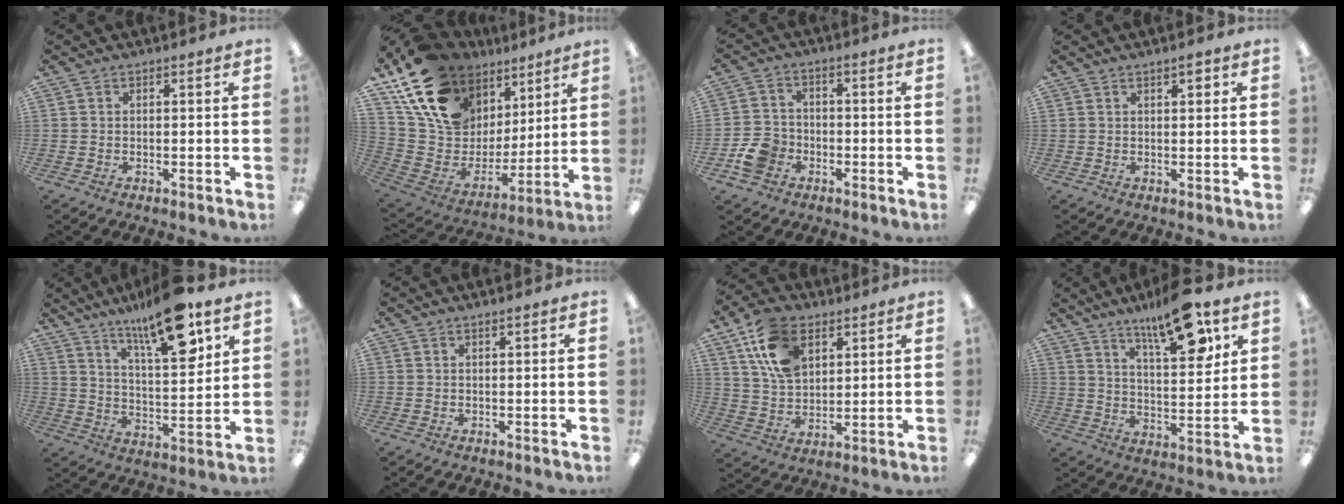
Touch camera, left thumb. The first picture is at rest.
{"total": 19.4, "force": [12.6, 12.5, 7.9], "torque": [-0.159, -0.074, 0.247]}
{"total": 7.0, "force": [-3.1, 5.6, 2.8], "torque": [-0.069, 0.016, -0.057]}
{"total": 2.2, "force": [1.3, 0.6, 1.6], "torque": [-0.017, -0.004, 0.018]}
{"total": 17.5, "force": [12.2, 4.9, 11.6], "torque": [-0.186, -0.063, 0.196]}
{"total": 0.9, "force": [0.6, 0.1, 0.6], "torque": [-0.012, 0.001, 0.011]}
{"total": 13.9, "force": [6.6, 9.0, 8.2], "torque": [-0.159, -0.004, 0.125]}
{"total": 16.2, "force": [11.1, 5.0, 10.7], "torque": [-0.160, -0.058, 0.179]}